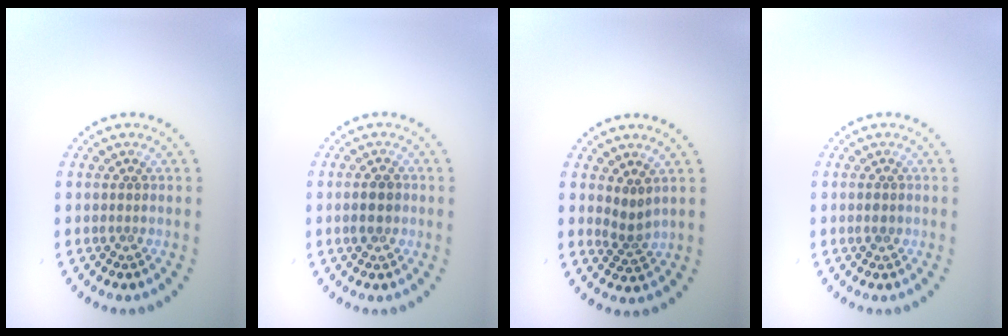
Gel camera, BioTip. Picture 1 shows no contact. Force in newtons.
{"total": 2.1, "press": 2.1, "slide": 0.5}
{"total": 1.9, "press": 1.2, "slide": 1.4}
{"total": 1.1, "press": 1.1, "slide": 0.2}